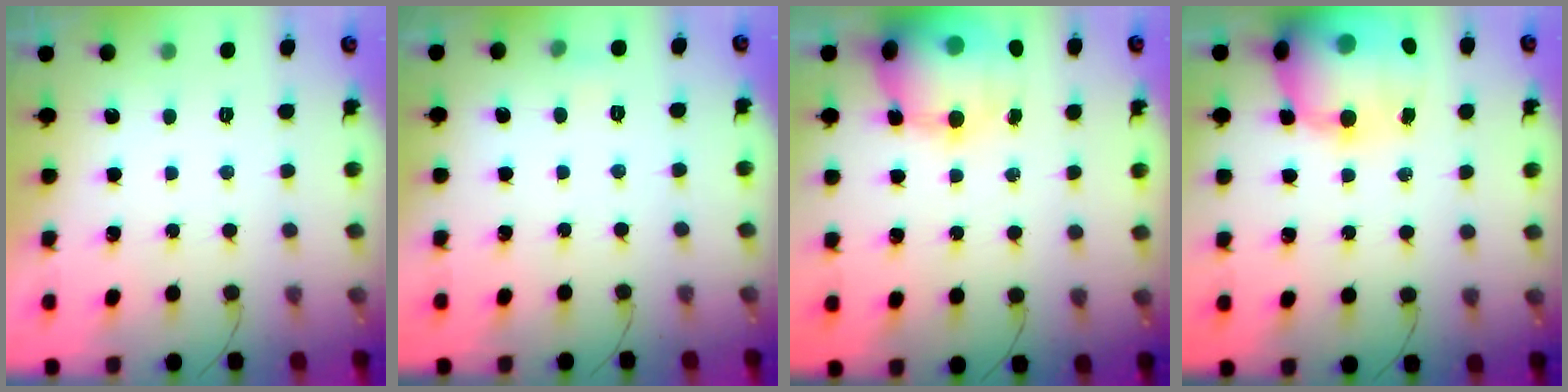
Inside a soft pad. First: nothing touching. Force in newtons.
{"total": 3.4, "press": 3.2, "slide": 1.2}
{"total": 18.0, "press": 17.4, "slide": 4.4}
{"total": 21.0, "press": 20.7, "slide": 3.6}